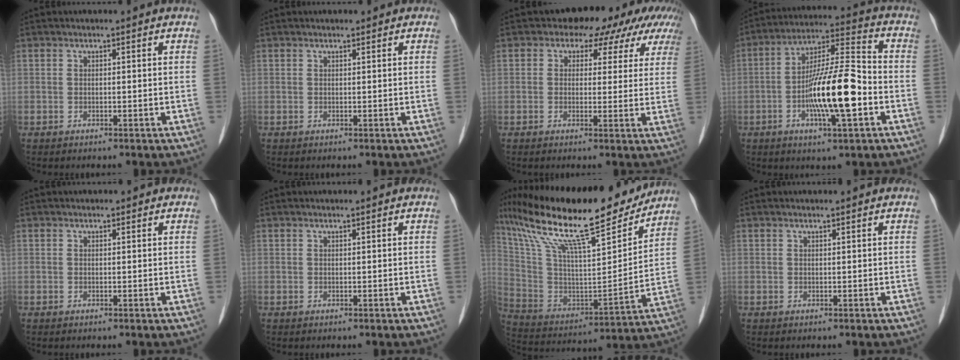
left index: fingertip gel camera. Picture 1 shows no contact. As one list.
[{"total": 0.8, "force": [0.6, 0.4, 0.3], "torque": [-0.010, 0.007, 0.006]}, {"total": 8.9, "force": [6.4, 5.6, 2.7], "torque": [-0.015, 0.021, 0.051]}, {"total": 13.9, "force": [-3.6, 2.1, 13.3], "torque": [-0.248, 0.005, -0.064]}, {"total": 0.9, "force": [0.7, 0.5, 0.1], "torque": [-0.006, 0.004, 0.007]}, {"total": 0.6, "force": [0.5, 0.0, 0.2], "torque": [-0.013, 0.007, 0.012]}, {"total": 26.6, "force": [20.6, 4.9, 16.1], "torque": [-0.297, 0.012, 0.345]}, {"total": 0.8, "force": [0.7, 0.0, 0.3], "torque": [-0.013, 0.009, 0.016]}]